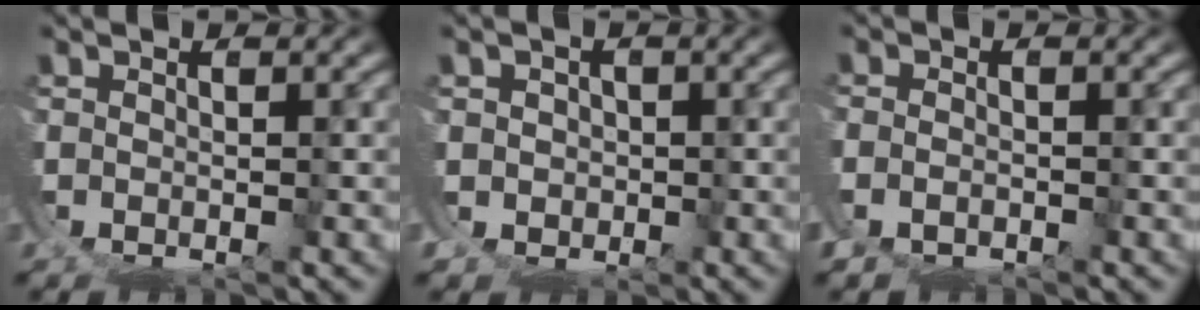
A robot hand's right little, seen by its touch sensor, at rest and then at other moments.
{"total": 1.6, "force": [1.3, 0.7, -0.7], "torque": [0.006, -0.012, 0.029]}
{"total": 3.6, "force": [-1.6, 3.1, 0.9], "torque": [-0.042, -0.021, -0.021]}